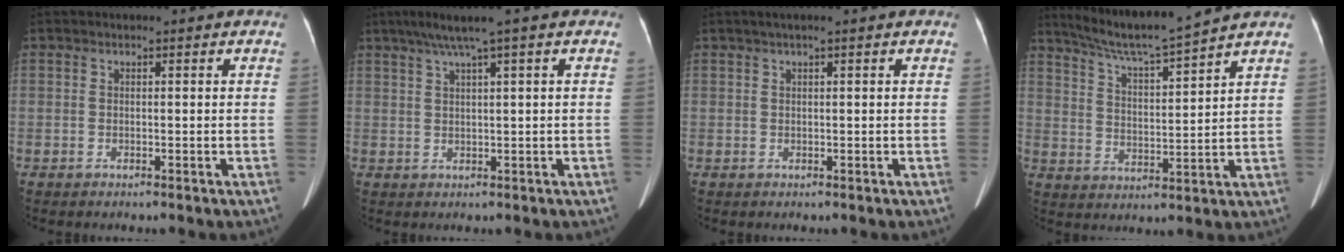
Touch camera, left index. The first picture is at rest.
{"total": 4.7, "force": [2.8, -0.8, 3.7], "torque": [-0.077, 0.017, 0.056]}
{"total": 1.6, "force": [1.0, -0.2, 1.3], "torque": [-0.029, 0.015, 0.020]}
{"total": 10.4, "force": [9.4, -1.7, 4.1], "torque": [-0.074, 0.000, 0.167]}